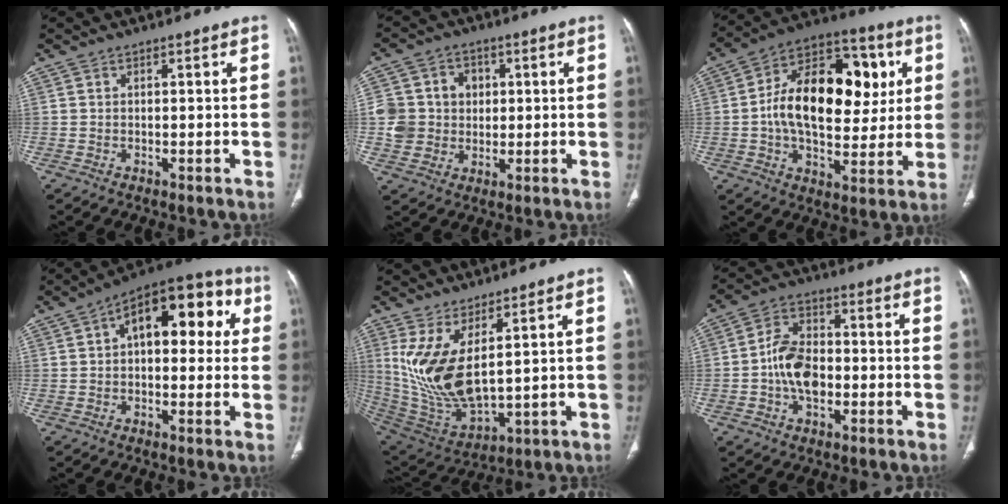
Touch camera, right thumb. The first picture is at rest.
{"total": 10.0, "force": [0.7, 9.4, 3.5], "torque": [-0.037, 0.012, 0.016]}
{"total": 23.2, "force": [3.0, 13.7, 18.4], "torque": [-0.264, 0.016, 0.043]}
{"total": 16.7, "force": [3.9, 8.9, 13.6], "torque": [-0.134, 0.036, 0.046]}
{"total": 14.0, "force": [4.6, 5.4, 12.1], "torque": [-0.252, -0.040, 0.116]}
{"total": 9.4, "force": [-1.7, 6.1, 6.9], "torque": [-0.113, 0.021, -0.039]}